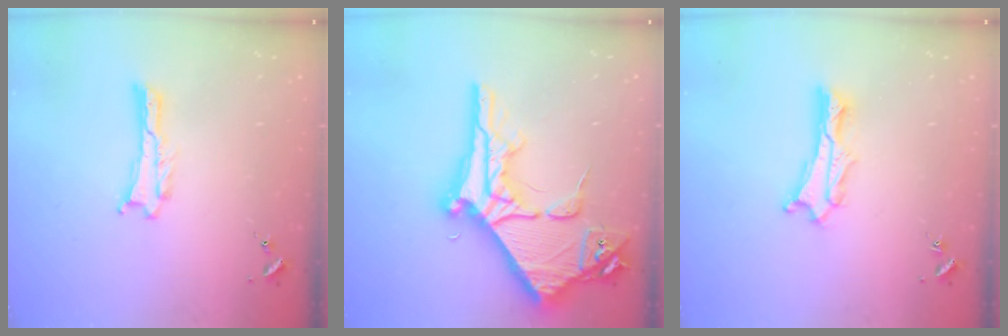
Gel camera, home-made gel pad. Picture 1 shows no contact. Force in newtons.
{"total": 13.6, "press": 13.6, "slide": 1.4}
{"total": 1.9, "press": 1.9, "slide": 0.2}